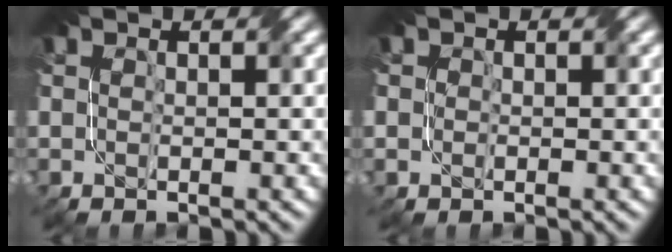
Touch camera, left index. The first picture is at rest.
{"total": 0.8, "force": [0.2, 0.8, -0.1], "torque": [-0.003, 0.003, 0.003]}